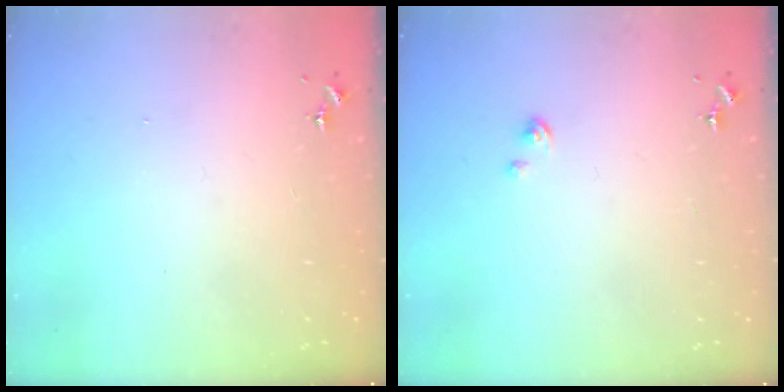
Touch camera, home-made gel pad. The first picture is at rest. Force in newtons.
{"total": 1.0, "press": 1.0, "slide": 0.2}